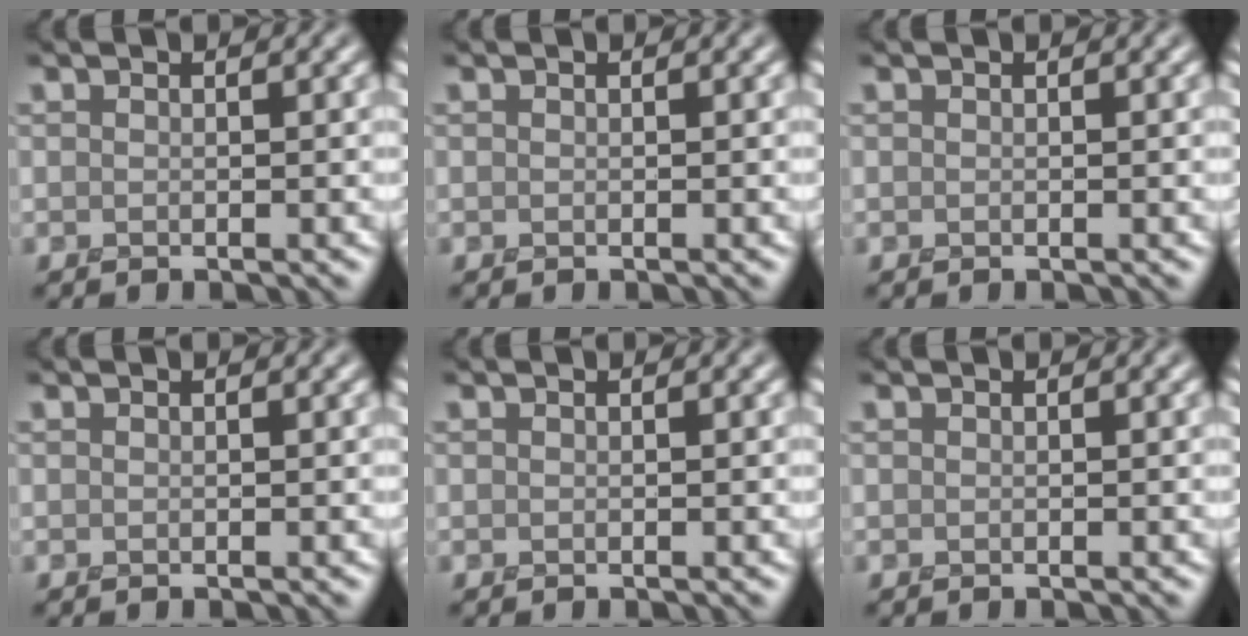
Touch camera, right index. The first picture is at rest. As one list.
[{"total": 0.0}, {"total": 0.0}, {"total": 0.0}, {"total": 0.0}, {"total": 0.0}]